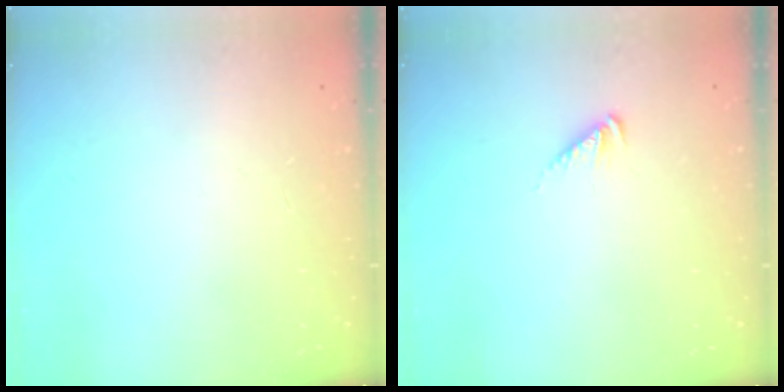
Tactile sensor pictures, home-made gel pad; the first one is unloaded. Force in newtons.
{"total": 3.3, "press": 3.3, "slide": 0.6}